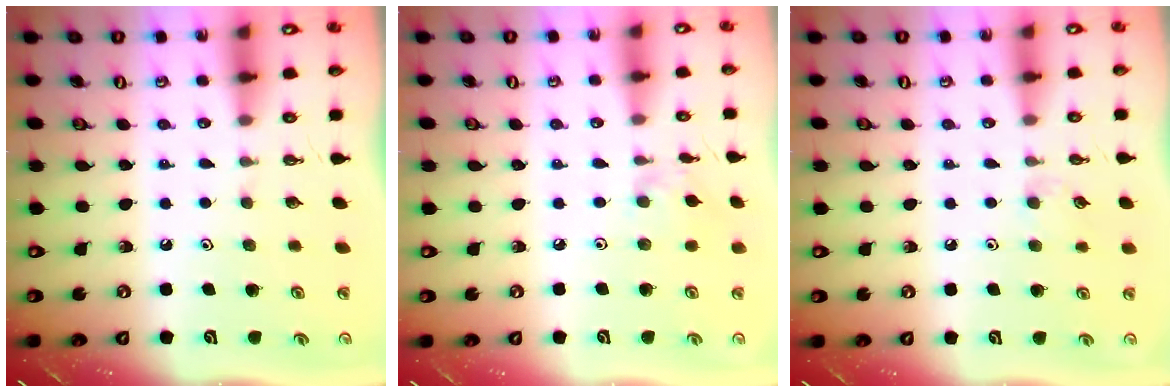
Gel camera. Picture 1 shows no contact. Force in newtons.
{"total": 2.0, "press": 2.0, "slide": 0.4}
{"total": 4.0, "press": 4.0, "slide": 0.5}